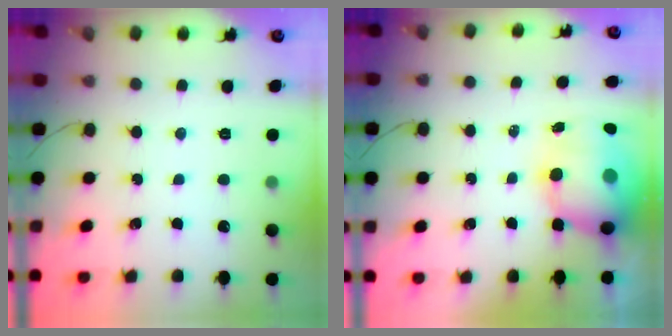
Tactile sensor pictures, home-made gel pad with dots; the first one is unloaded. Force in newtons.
{"total": 12.3, "press": 11.9, "slide": 3.2}